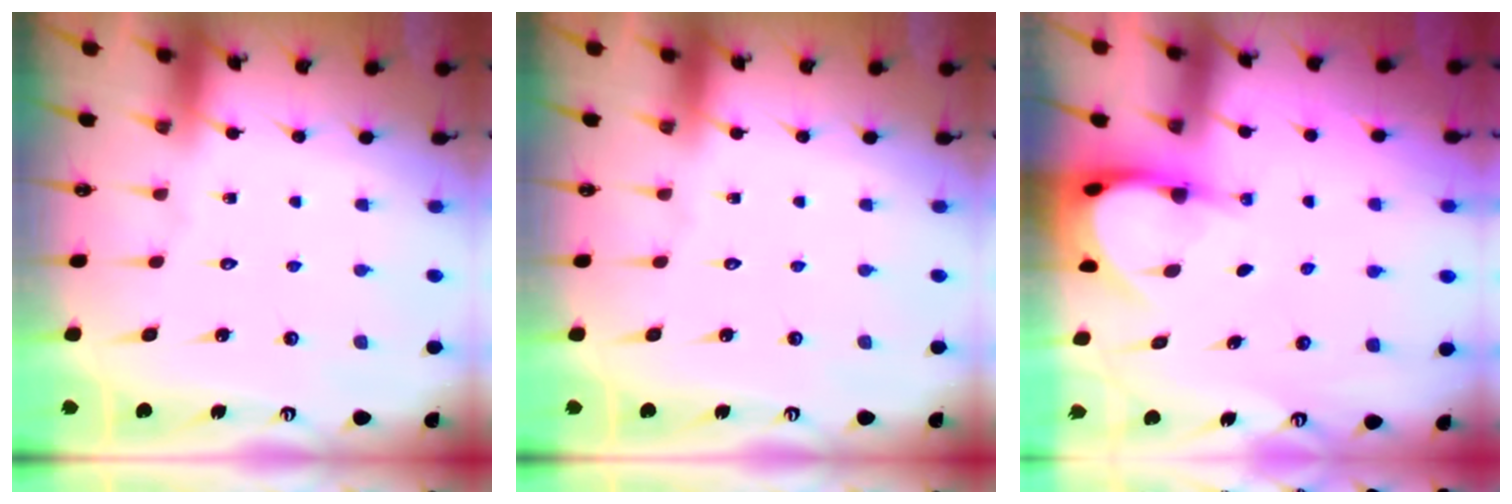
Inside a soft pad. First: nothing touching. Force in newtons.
{"total": 0.0}
{"total": 3.9, "press": 3.9, "slide": 0.4}